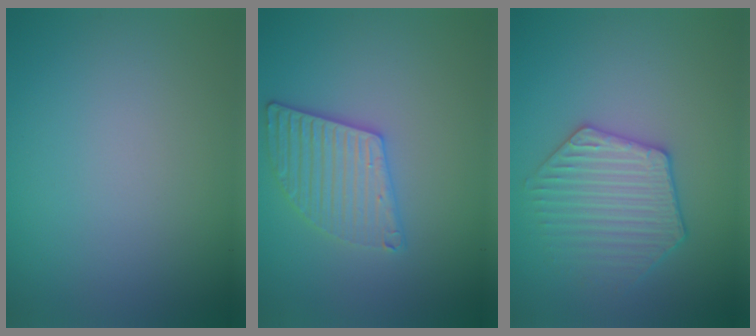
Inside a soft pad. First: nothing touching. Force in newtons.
{"total": 3.4, "press": 3.3, "slide": 1.0}
{"total": 3.8, "press": 3.7, "slide": 0.6}